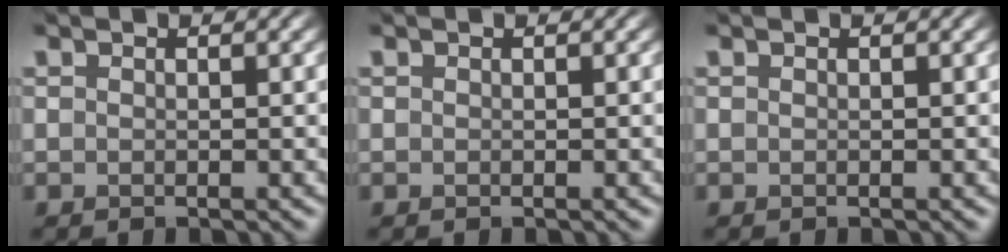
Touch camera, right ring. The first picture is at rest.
{"total": 0.0}
{"total": 0.0}